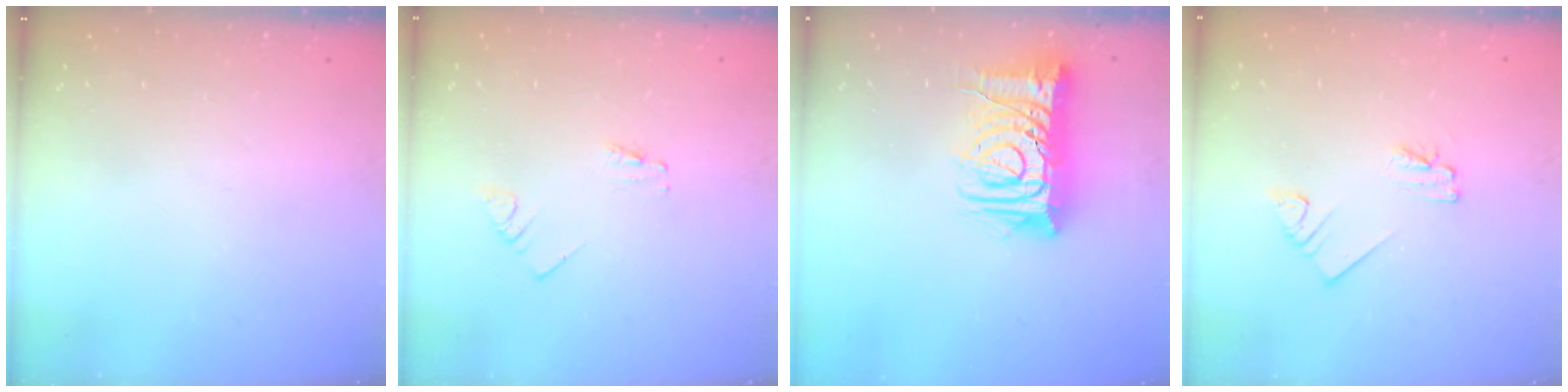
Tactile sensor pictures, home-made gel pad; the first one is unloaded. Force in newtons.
{"total": 0.7, "press": 0.7, "slide": 0.1}
{"total": 13.2, "press": 13.1, "slide": 1.8}
{"total": 2.3, "press": 2.3, "slide": 0.1}